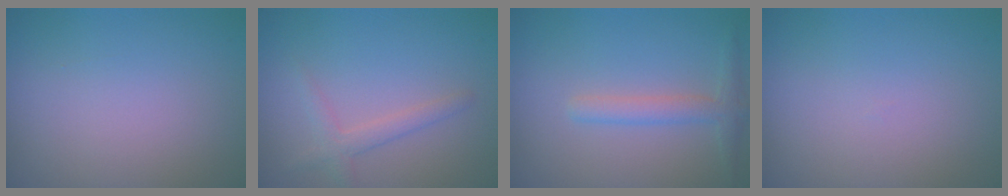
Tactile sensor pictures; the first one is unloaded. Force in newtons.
{"total": 1.9, "press": 1.9, "slide": 0.1}
{"total": 2.2, "press": 2.2, "slide": 0.1}
{"total": 0.0}